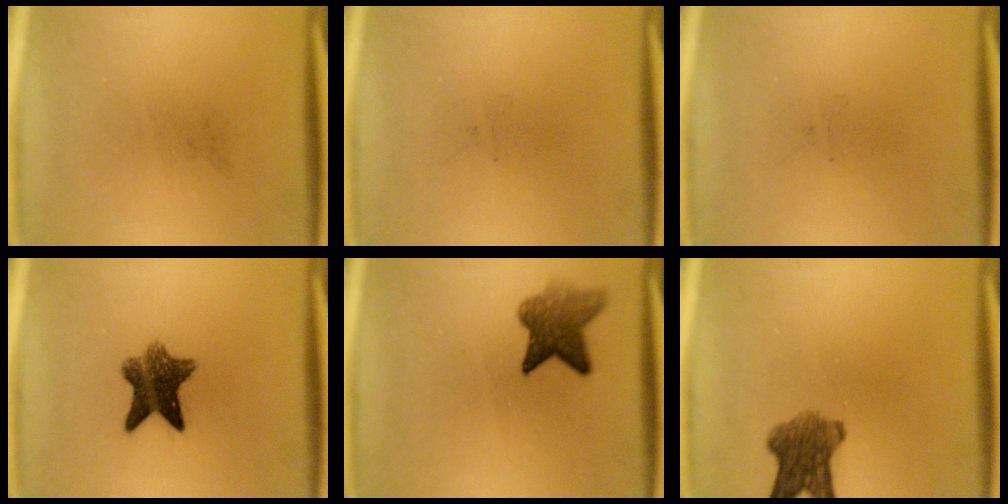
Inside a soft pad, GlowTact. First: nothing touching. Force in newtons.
{"total": 0.0}
{"total": 0.0}
{"total": 8.2}
{"total": 5.9}
{"total": 6.9}